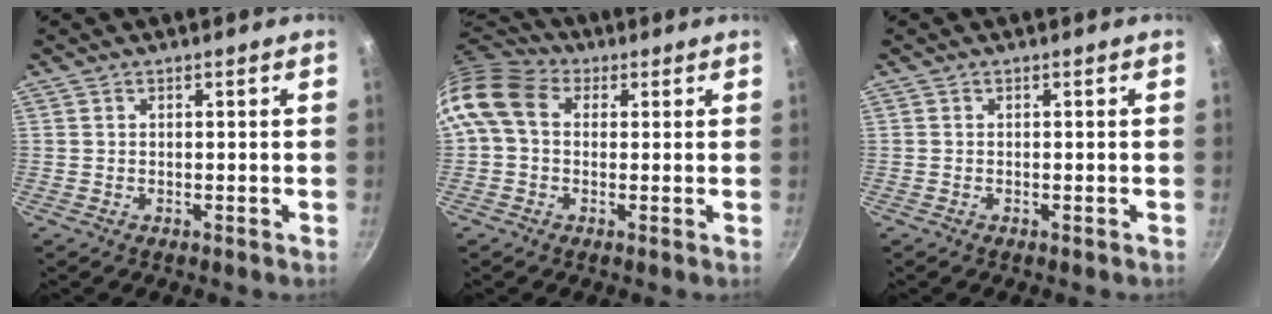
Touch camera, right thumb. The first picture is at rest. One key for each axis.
{"total": 11.1, "fx": 2.1, "fy": 8.5, "fz": 6.9, "tx": -0.124, "ty": 0.018, "tz": 0.017}
{"total": 0.0}